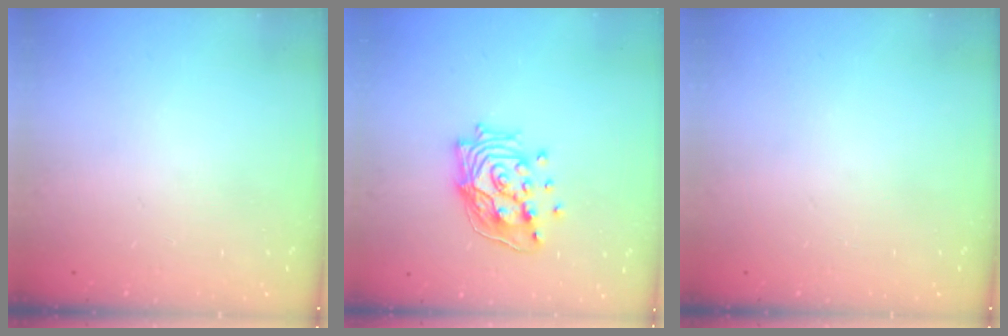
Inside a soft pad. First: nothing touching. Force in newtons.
{"total": 15.9, "press": 15.1, "slide": 5.1}
{"total": 0.0}